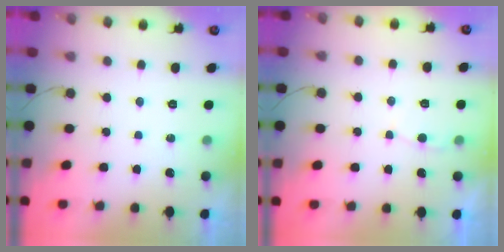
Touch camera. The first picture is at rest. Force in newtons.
{"total": 3.0, "press": 3.0, "slide": 0.3}